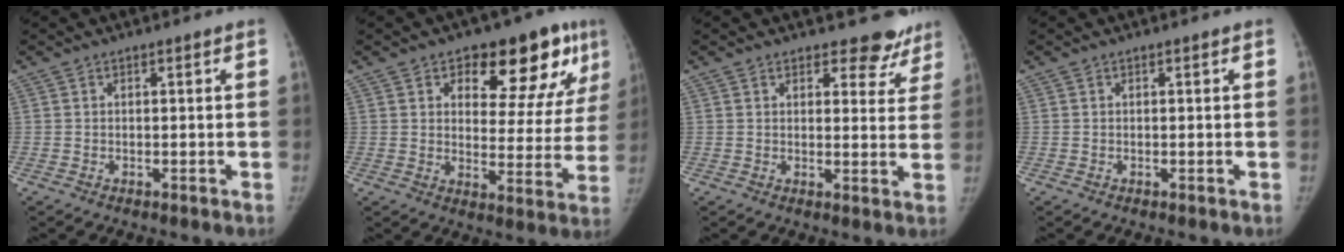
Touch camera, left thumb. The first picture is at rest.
{"total": 17.9, "force": [9.4, 8.8, 12.5], "torque": [-0.099, -0.030, 0.127]}
{"total": 7.4, "force": [6.4, 3.5, 1.4], "torque": [0.029, -0.037, 0.063]}
{"total": 0.0}